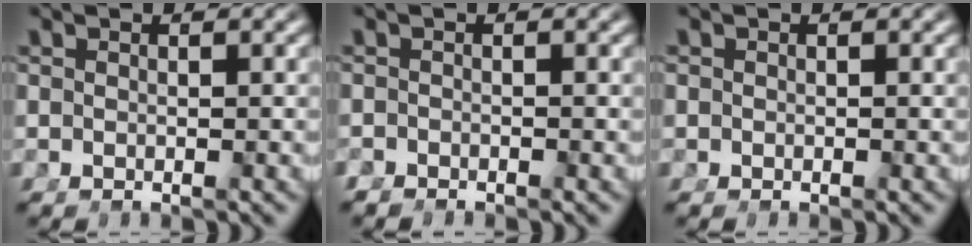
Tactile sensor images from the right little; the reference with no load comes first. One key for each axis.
{"total": 1.1, "fx": -1.1, "fy": -0.1, "fz": -0.1, "tx": 0.002, "ty": -0.011, "tz": -0.015}
{"total": 0.6, "fx": -0.2, "fy": 0.6, "fz": 0.0, "tx": -0.005, "ty": -0.008, "tz": 0.000}